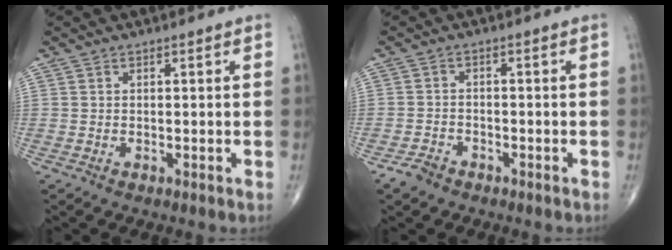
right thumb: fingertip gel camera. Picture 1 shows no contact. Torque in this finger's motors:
{"motor_torque": [0.21, -0.07, -0.25, -0.20, -0.05]}